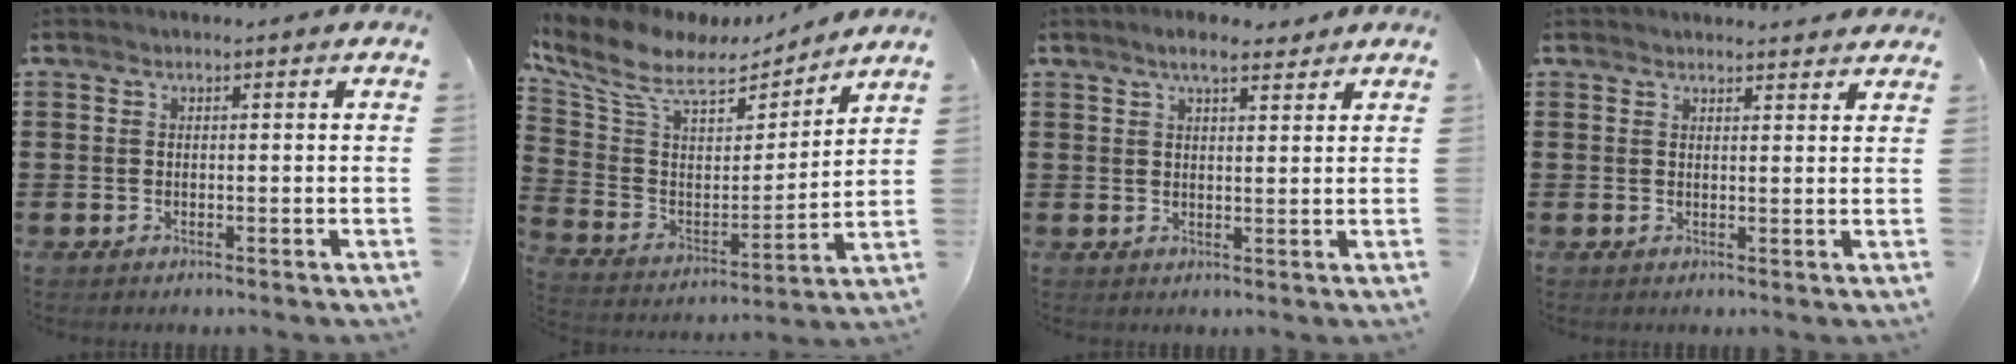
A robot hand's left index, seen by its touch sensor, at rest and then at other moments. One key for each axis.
{"total": 9.9, "fx": 7.4, "fy": 3.9, "fz": 5.3, "tx": -0.137, "ty": -0.038, "tz": 0.126}
{"total": 4.2, "fx": 3.3, "fy": 1.0, "fz": 2.5, "tx": -0.055, "ty": 0.003, "tz": 0.058}
{"total": 1.7, "fx": 1.7, "fy": 0.2, "fz": 0.1, "tx": -0.006, "ty": 0.001, "tz": 0.034}